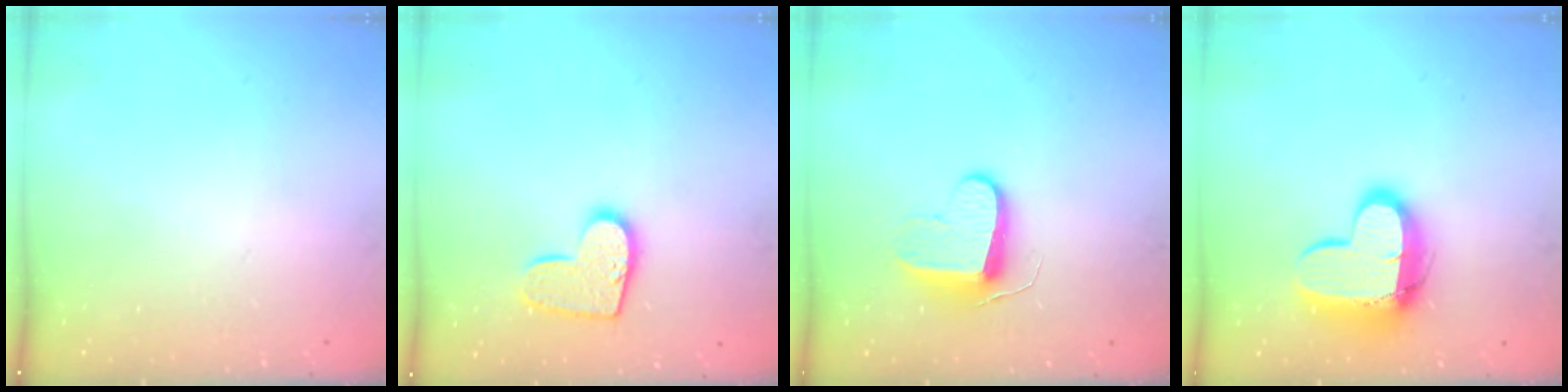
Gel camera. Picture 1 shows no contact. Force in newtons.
{"total": 12.0, "press": 11.9, "slide": 0.7}
{"total": 9.9, "press": 9.9, "slide": 0.3}
{"total": 13.7, "press": 13.6, "slide": 1.3}